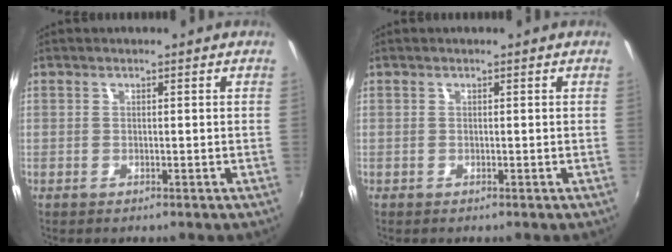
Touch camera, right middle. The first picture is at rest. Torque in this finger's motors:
{"motor_torque": [-0.06, -0.06, -0.03, 0.00]}